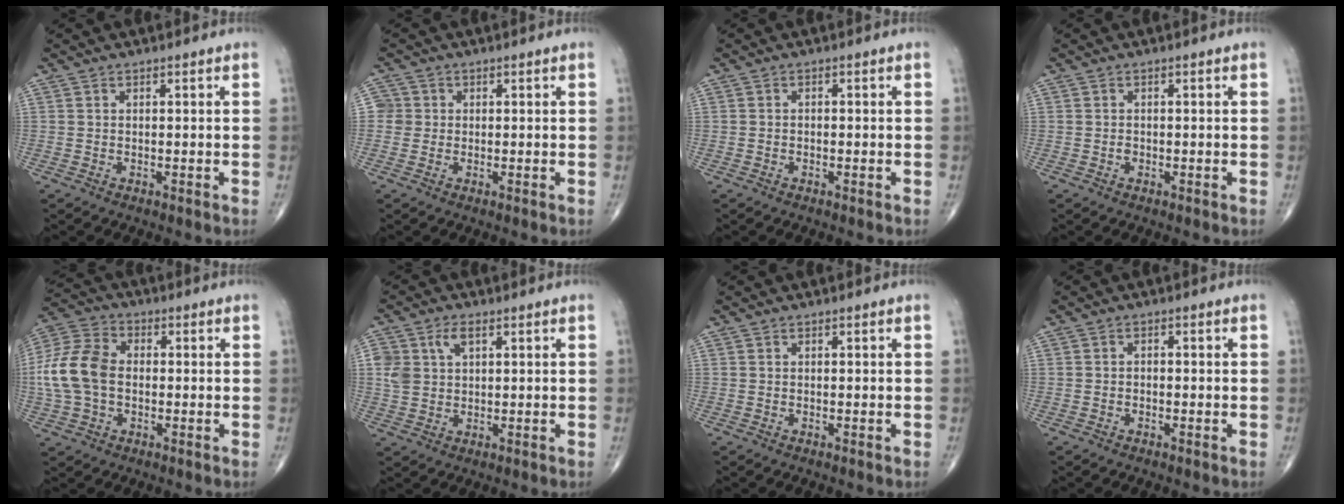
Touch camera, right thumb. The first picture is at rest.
{"total": 2.7, "force": [0.1, 2.6, 0.1], "torque": [0.021, 0.008, -0.003]}
{"total": 0.6, "force": [-0.2, 0.4, 0.4], "torque": [-0.006, 0.003, -0.007]}
{"total": 0.7, "force": [-0.2, 0.5, 0.3], "torque": [-0.003, 0.002, -0.006]}
{"total": 12.9, "force": [-0.6, 8.9, 9.3], "torque": [-0.195, 0.030, -0.017]}
{"total": 5.9, "force": [2.2, 3.7, 4.1], "torque": [-0.076, 0.003, 0.045]}
{"total": 0.0}
{"total": 0.9, "force": [-0.4, 0.7, 0.5], "torque": [-0.007, 0.004, -0.008]}